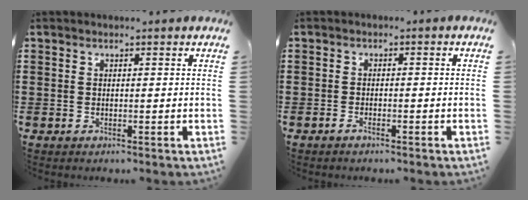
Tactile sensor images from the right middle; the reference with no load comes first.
{"total": 1.0, "force": [-0.7, 0.1, 0.7], "torque": [-0.016, -0.006, -0.011]}